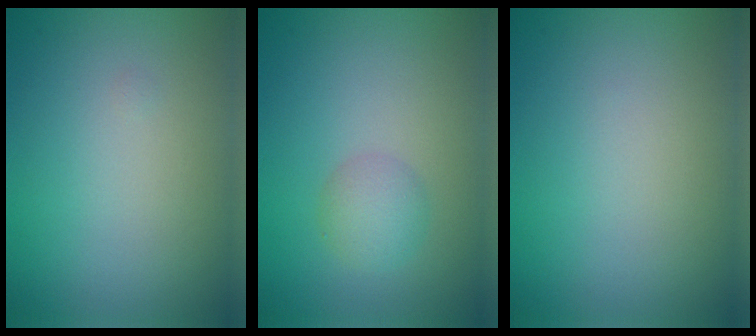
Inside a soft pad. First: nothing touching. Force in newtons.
{"total": 2.2, "press": 2.2, "slide": 0.1}
{"total": 0.0}